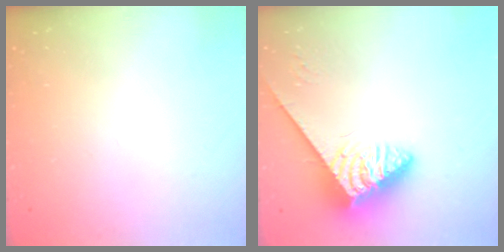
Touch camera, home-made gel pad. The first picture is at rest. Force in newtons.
{"total": 4.8, "press": 4.8, "slide": 0.5}